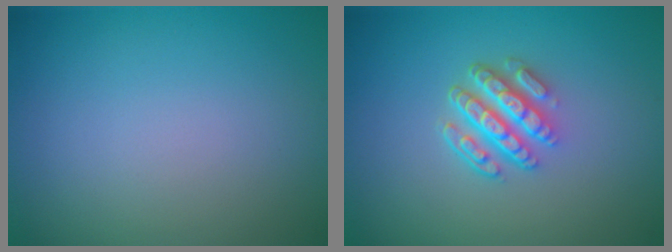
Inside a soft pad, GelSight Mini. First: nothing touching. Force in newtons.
{"total": 4.7, "press": 3.4, "slide": 3.2}